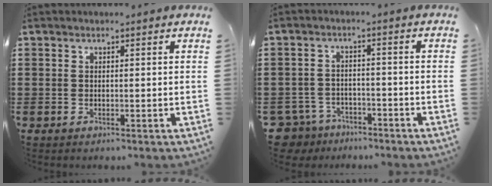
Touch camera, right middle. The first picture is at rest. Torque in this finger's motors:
{"motor_torque": [-0.40, 0.27, 0.01, -0.04]}